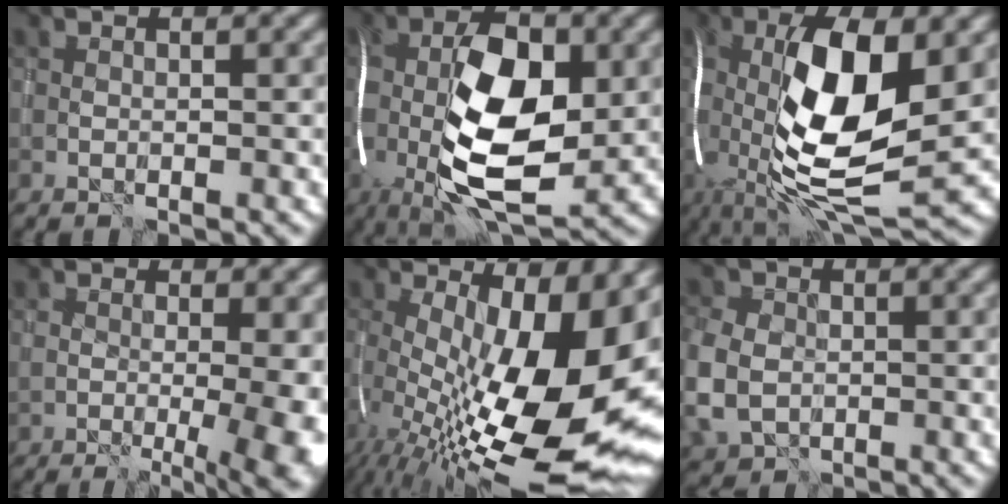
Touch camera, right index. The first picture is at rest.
{"total": 14.2, "force": [-1.4, 6.6, 12.5], "torque": [-0.225, 0.008, -0.034]}
{"total": 15.0, "force": [-0.2, 5.7, 13.9], "torque": [-0.262, -0.001, -0.010]}
{"total": 8.9, "force": [-0.3, 3.7, 8.1], "torque": [-0.061, -0.007, -0.004]}
{"total": 18.8, "force": [-1.5, 7.9, 16.9], "torque": [-0.244, -0.022, -0.015]}
{"total": 6.4, "force": [-1.0, 5.1, 3.7], "torque": [-0.106, -0.013, -0.020]}